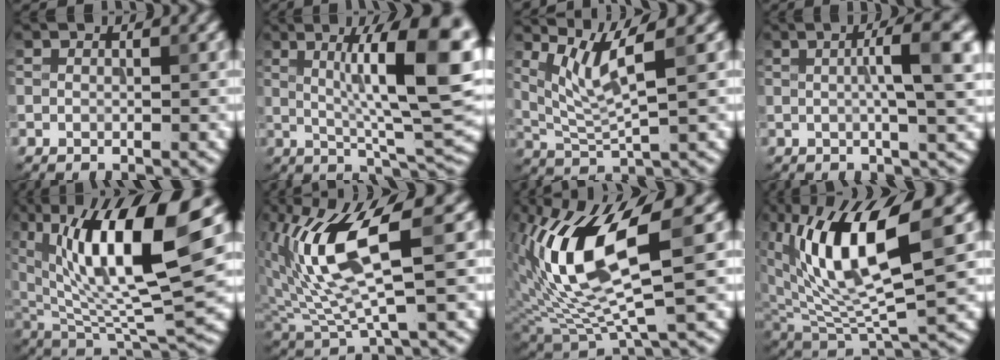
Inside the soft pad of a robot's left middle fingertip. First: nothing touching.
{"total": 12.5, "force": [2.6, 3.1, 11.9], "torque": [-0.166, 0.009, 0.039]}
{"total": 5.0, "force": [2.4, 1.0, 4.2], "torque": [-0.091, -0.001, 0.056]}
{"total": 7.2, "force": [1.3, 1.5, 7.0], "torque": [-0.083, 0.016, 0.014]}
{"total": 14.6, "force": [5.0, 4.5, 13.0], "torque": [-0.226, 0.007, 0.087]}
{"total": 8.3, "force": [1.7, 2.3, 7.8], "torque": [-0.174, -0.007, 0.038]}
{"total": 10.7, "force": [2.2, 3.4, 9.9], "torque": [-0.206, -0.006, 0.046]}
{"total": 10.5, "force": [3.4, 3.6, 9.2], "torque": [-0.173, -0.004, 0.062]}